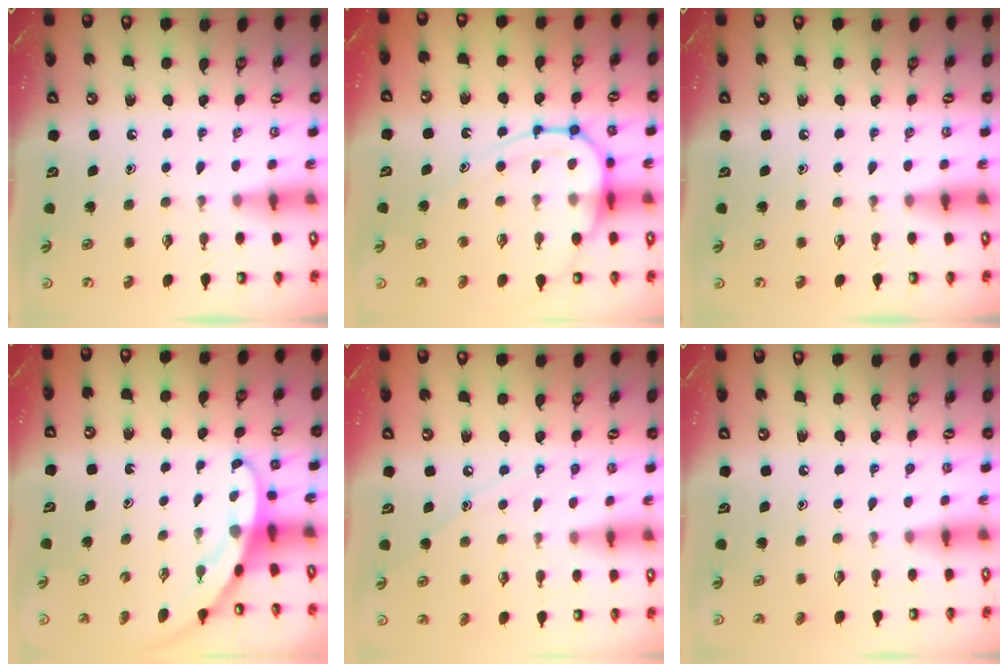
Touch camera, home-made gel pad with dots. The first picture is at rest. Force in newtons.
{"total": 11.8, "press": 11.7, "slide": 1.2}
{"total": 0.0}
{"total": 3.2, "press": 3.2, "slide": 0.2}
{"total": 6.5, "press": 6.5, "slide": 0.3}
{"total": 1.7, "press": 1.7, "slide": 0.2}